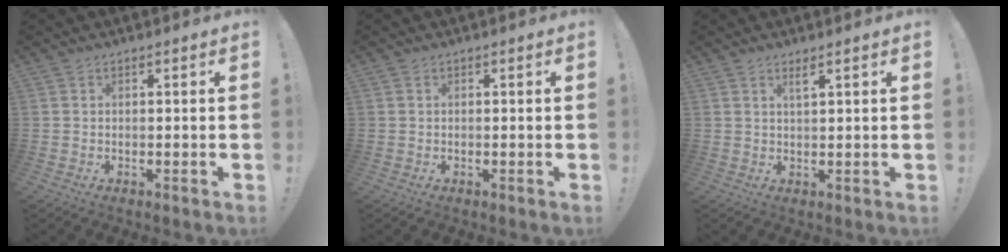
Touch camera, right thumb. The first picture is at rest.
{"total": 0.0}
{"total": 2.2, "force": [1.4, 0.0, 1.6], "torque": [-0.034, -0.003, 0.023]}